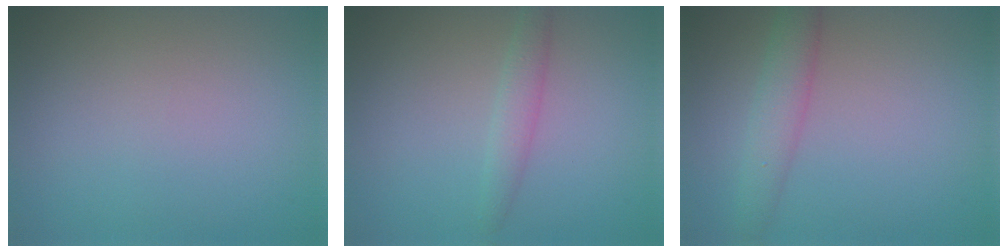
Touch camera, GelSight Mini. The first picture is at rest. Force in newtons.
{"total": 1.8, "press": 1.8, "slide": 0.1}
{"total": 2.9, "press": 2.9, "slide": 0.1}